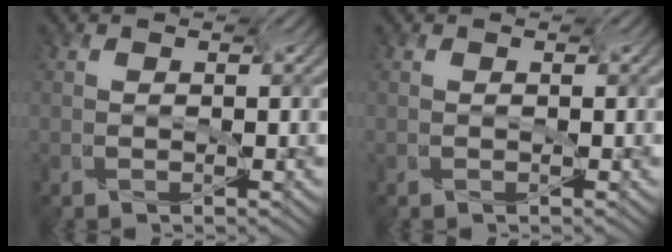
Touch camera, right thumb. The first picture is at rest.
{"total": 0.0}